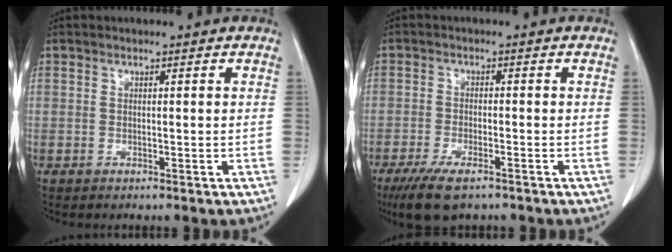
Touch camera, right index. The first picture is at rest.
{"total": 7.0, "force": [-4.9, 1.9, 4.6], "torque": [-0.082, -0.015, -0.080]}